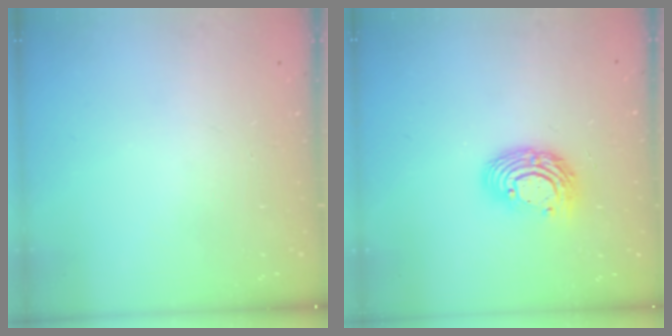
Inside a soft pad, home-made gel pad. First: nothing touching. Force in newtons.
{"total": 11.3, "press": 11.2, "slide": 1.1}